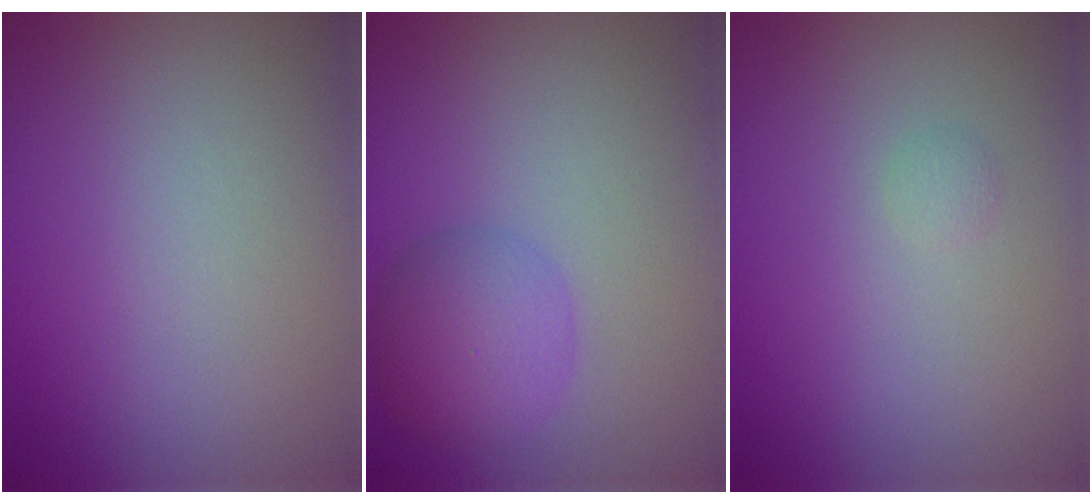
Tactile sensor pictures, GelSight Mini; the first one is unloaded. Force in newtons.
{"total": 4.2, "press": 4.2, "slide": 0.2}
{"total": 0.6, "press": 0.6, "slide": 0.0}